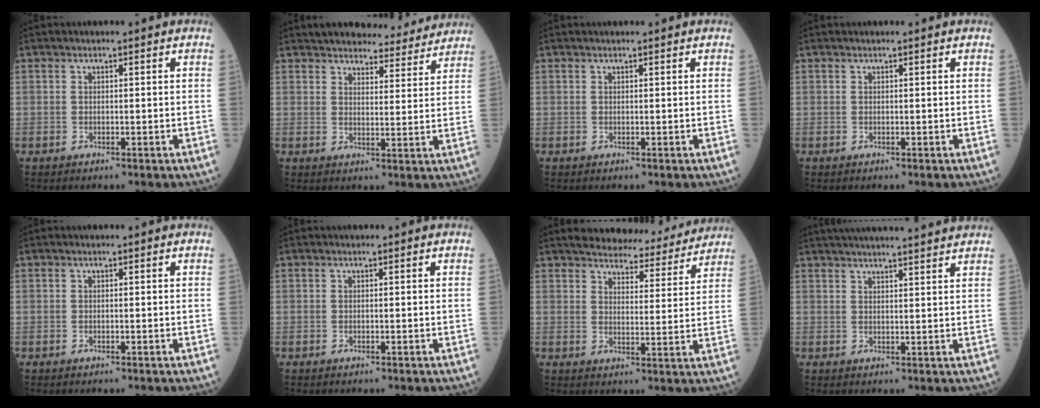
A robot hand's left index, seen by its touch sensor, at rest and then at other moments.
{"total": 12.4, "force": [11.6, 3.0, 3.2], "torque": [-0.019, 0.001, 0.138]}
{"total": 0.5, "force": [0.5, 0.1, 0.1], "torque": [-0.006, 0.008, 0.009]}
{"total": 0.0}
{"total": 0.0}
{"total": 0.0}
{"total": 14.6, "force": [13.7, 3.3, 3.9], "torque": [-0.031, -0.008, 0.161]}
{"total": 15.8, "force": [14.6, 0.5, 6.1], "torque": [-0.100, 0.022, 0.198]}